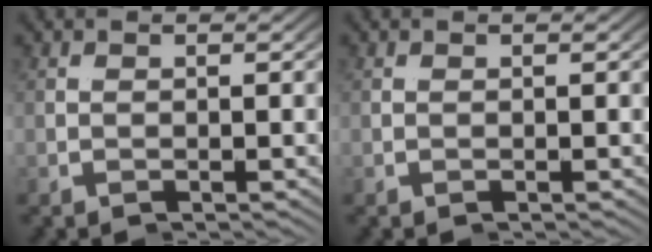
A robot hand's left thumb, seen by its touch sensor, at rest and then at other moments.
{"total": 0.0}